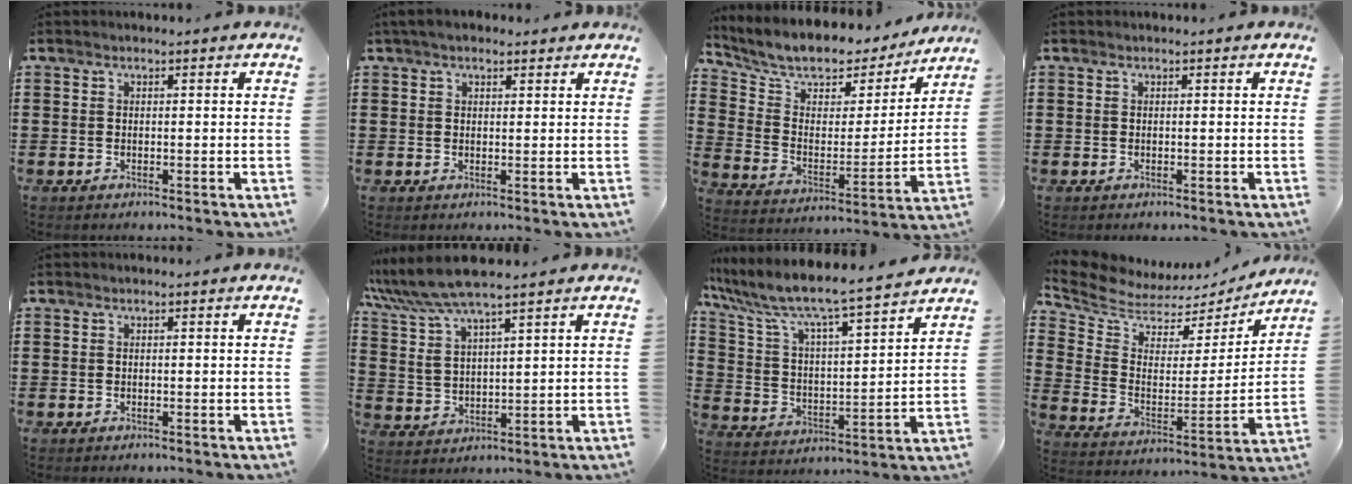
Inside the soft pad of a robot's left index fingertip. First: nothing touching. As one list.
[{"total": 2.5, "force": [1.8, 1.1, 1.3], "torque": [-0.030, 0.008, 0.032]}, {"total": 7.0, "force": [6.1, 3.1, 1.6], "torque": [-0.058, -0.051, 0.100]}, {"total": 0.0}, {"total": 0.0}, {"total": 7.4, "force": [6.1, 0.6, 4.2], "torque": [-0.100, -0.021, 0.110]}, {"total": 6.7, "force": [6.1, 0.1, 2.7], "torque": [-0.085, -0.052, 0.094]}, {"total": 5.5, "force": [5.1, 2.0, 0.2], "torque": [-0.045, -0.048, 0.084]}]